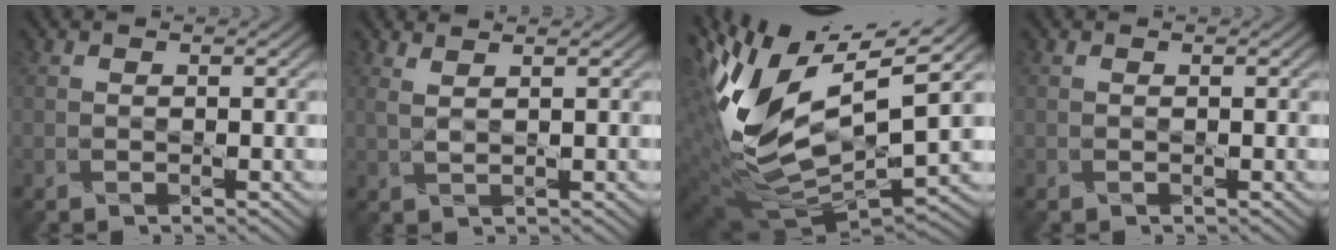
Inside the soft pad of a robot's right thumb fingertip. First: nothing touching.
{"total": 2.5, "force": [1.9, 0.7, 1.5], "torque": [-0.018, -0.002, 0.029]}
{"total": 16.2, "force": [3.4, 6.9, 14.3], "torque": [-0.297, -0.013, 0.073]}
{"total": 0.0}